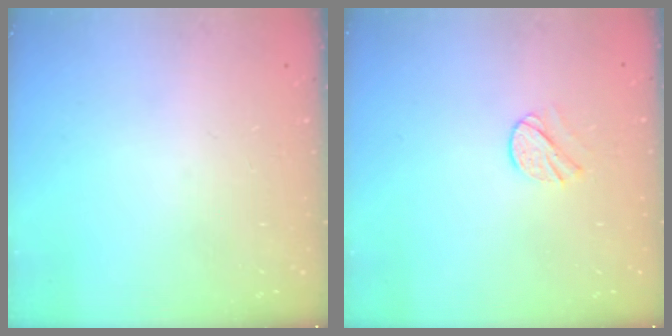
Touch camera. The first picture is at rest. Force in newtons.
{"total": 5.9, "press": 5.8, "slide": 0.6}